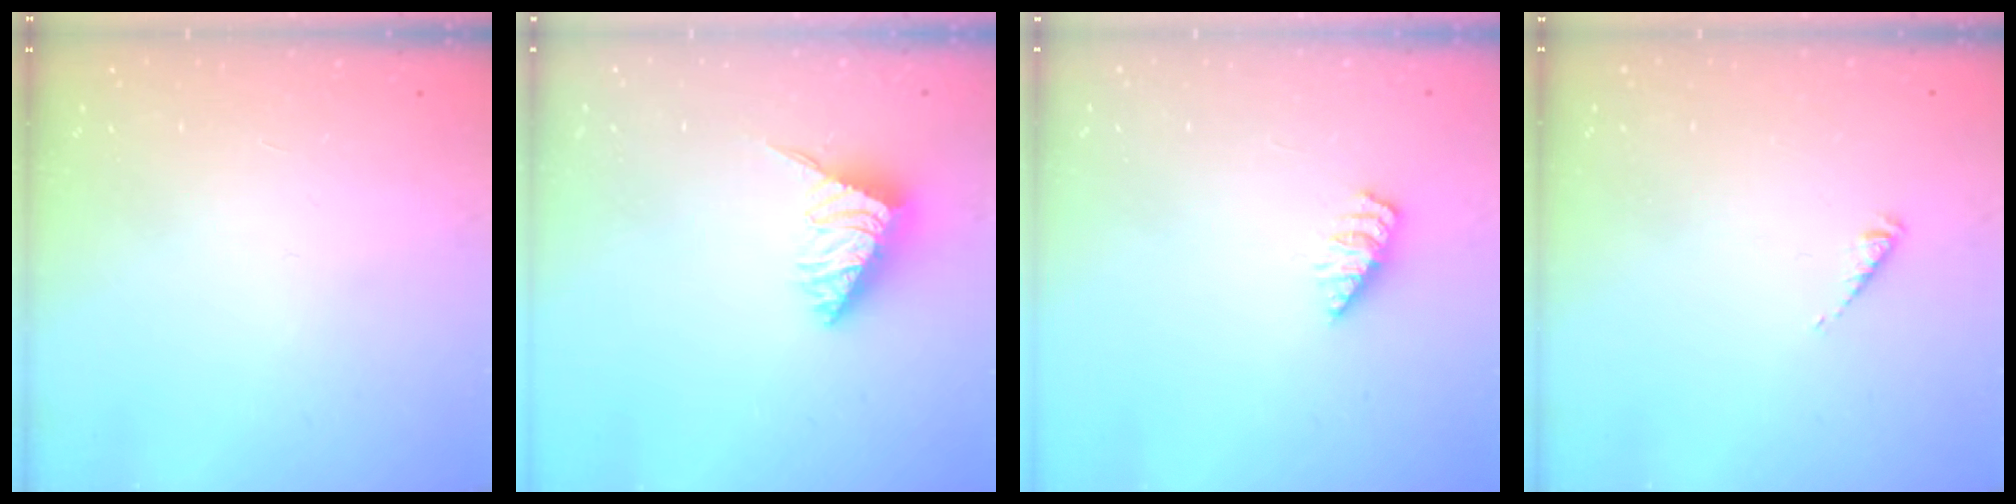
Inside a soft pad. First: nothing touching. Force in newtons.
{"total": 2.9, "press": 2.9, "slide": 0.5}
{"total": 2.5, "press": 2.5, "slide": 0.3}
{"total": 1.1, "press": 1.0, "slide": 0.2}